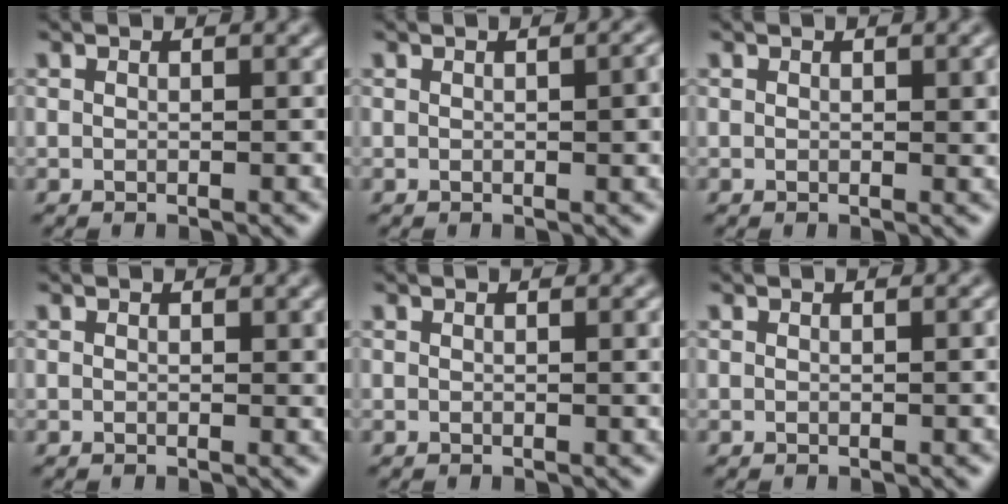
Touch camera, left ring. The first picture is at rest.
{"total": 1.9, "force": [0.1, 0.4, 1.8], "torque": [-0.024, 0.001, 0.002]}
{"total": 1.2, "force": [0.2, 0.4, 1.1], "torque": [-0.013, -0.002, 0.003]}
{"total": 0.6, "force": [0.2, 0.3, 0.5], "torque": [-0.004, -0.002, 0.002]}
{"total": 1.1, "force": [0.1, 0.2, 1.1], "torque": [-0.013, 0.001, 0.001]}
{"total": 0.6, "force": [0.0, 0.1, 0.6], "torque": [-0.008, 0.002, 0.000]}